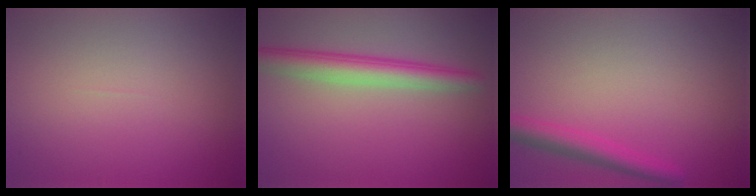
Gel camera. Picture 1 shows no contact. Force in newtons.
{"total": 4.8, "press": 4.8, "slide": 0.1}
{"total": 2.8, "press": 2.8, "slide": 0.1}